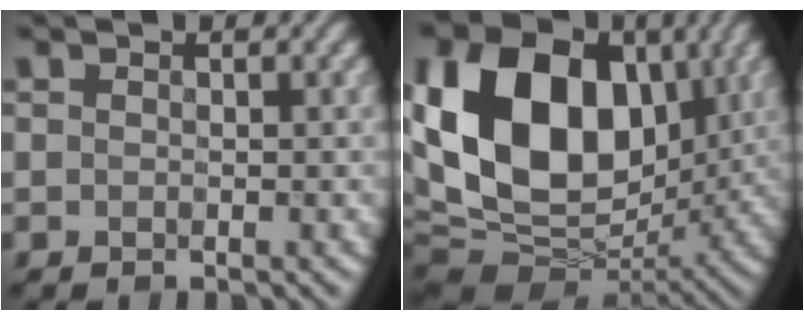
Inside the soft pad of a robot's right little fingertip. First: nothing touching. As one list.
[{"total": 17.2, "force": [2.9, 12.2, 11.9], "torque": [-0.240, 0.019, 0.041]}]